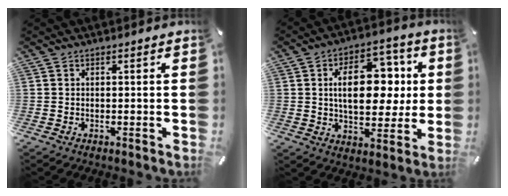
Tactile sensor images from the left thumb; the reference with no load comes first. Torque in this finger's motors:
{"motor_torque": [0.99, 0.93, 1.05, -0.90, 0.38]}